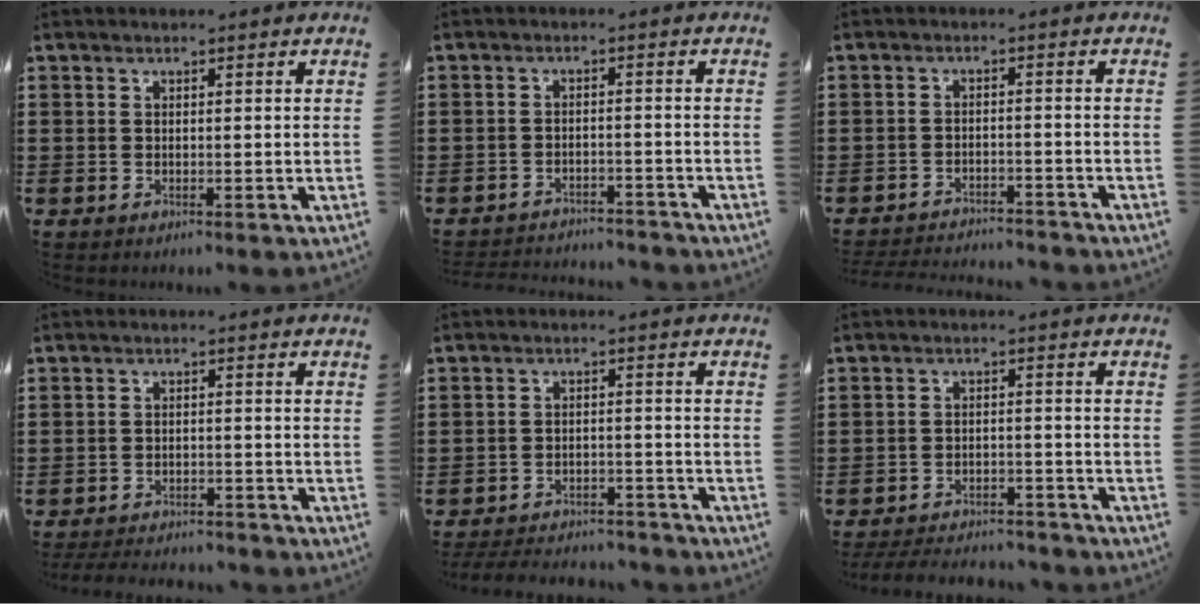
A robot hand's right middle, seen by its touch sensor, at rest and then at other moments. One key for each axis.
{"total": 2.8, "fx": -2.8, "fy": 0.2, "fz": 0.0, "tx": -0.008, "ty": -0.003, "tz": -0.060}
{"total": 3.2, "fx": -3.2, "fy": 0.1, "fz": 0.2, "tx": -0.009, "ty": -0.003, "tz": -0.066}
{"total": 3.4, "fx": -3.4, "fy": 0.4, "fz": 0.2, "tx": -0.015, "ty": -0.005, "tz": -0.072}
{"total": 4.4, "fx": -4.4, "fy": 0.5, "fz": 0.3, "tx": -0.014, "ty": 0.002, "tz": -0.091}
{"total": 4.4, "fx": -4.3, "fy": 0.4, "fz": 0.7, "tx": -0.018, "ty": 0.000, "tz": -0.089}